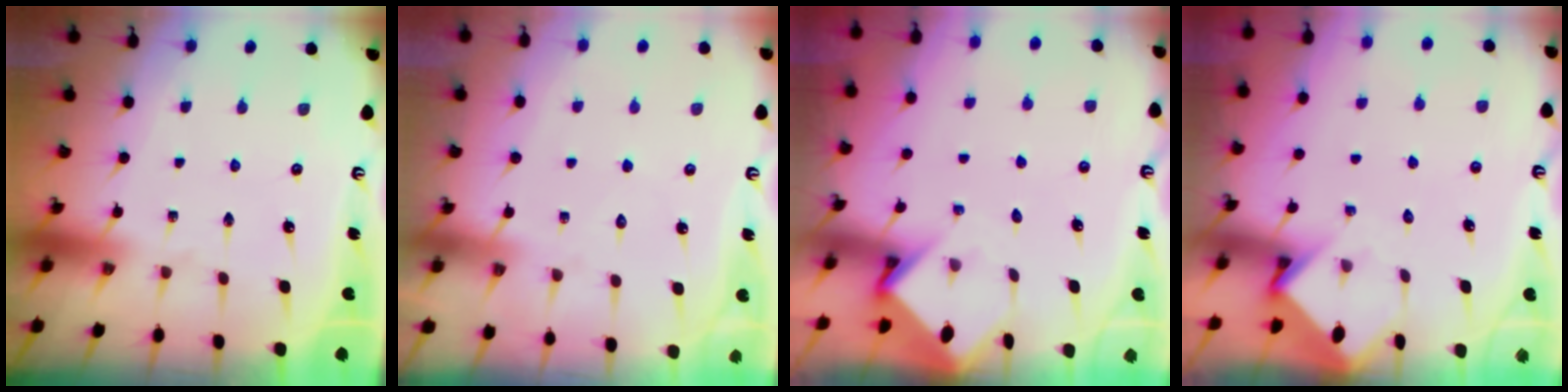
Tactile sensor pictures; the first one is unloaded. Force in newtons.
{"total": 5.1, "press": 5.0, "slide": 0.6}
{"total": 3.6, "press": 3.6, "slide": 0.3}
{"total": 3.7, "press": 3.7, "slide": 0.2}